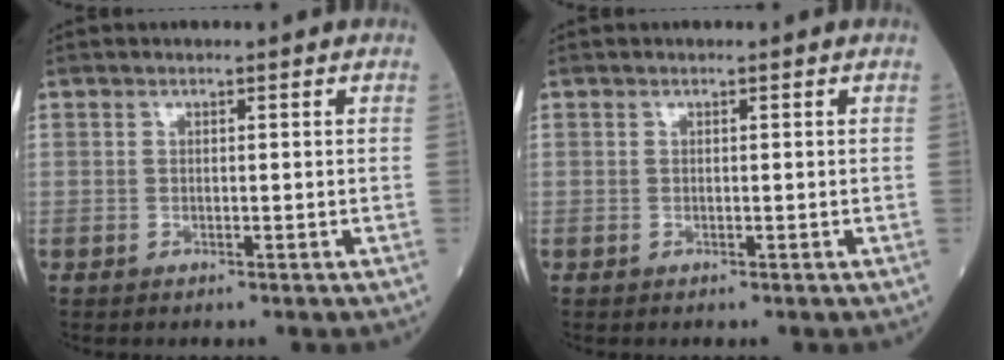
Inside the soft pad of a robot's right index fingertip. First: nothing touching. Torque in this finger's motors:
{"motor_torque": [0.00, 0.00, 0.00, 0.00]}